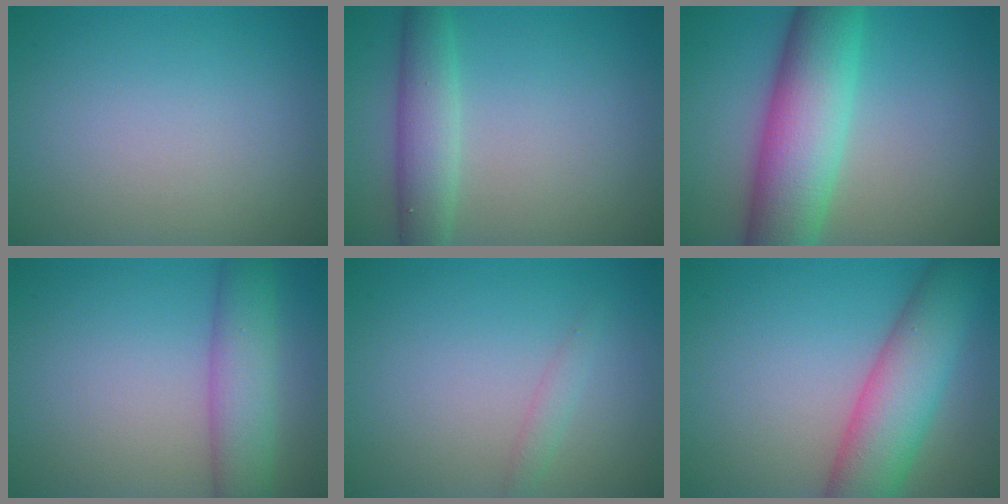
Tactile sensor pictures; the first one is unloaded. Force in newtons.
{"total": 4.0, "press": 4.0, "slide": 0.2}
{"total": 9.9, "press": 9.9, "slide": 0.2}
{"total": 5.2, "press": 5.2, "slide": 0.2}
{"total": 1.1, "press": 1.1, "slide": 0.1}
{"total": 7.8, "press": 7.8, "slide": 0.4}